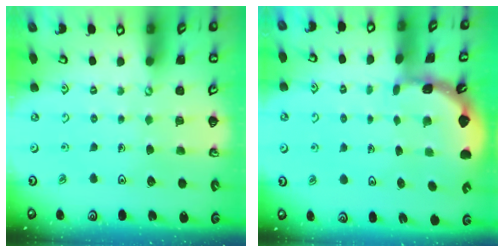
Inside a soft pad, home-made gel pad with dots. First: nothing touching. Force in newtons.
{"total": 1.8, "press": 1.8, "slide": 0.1}